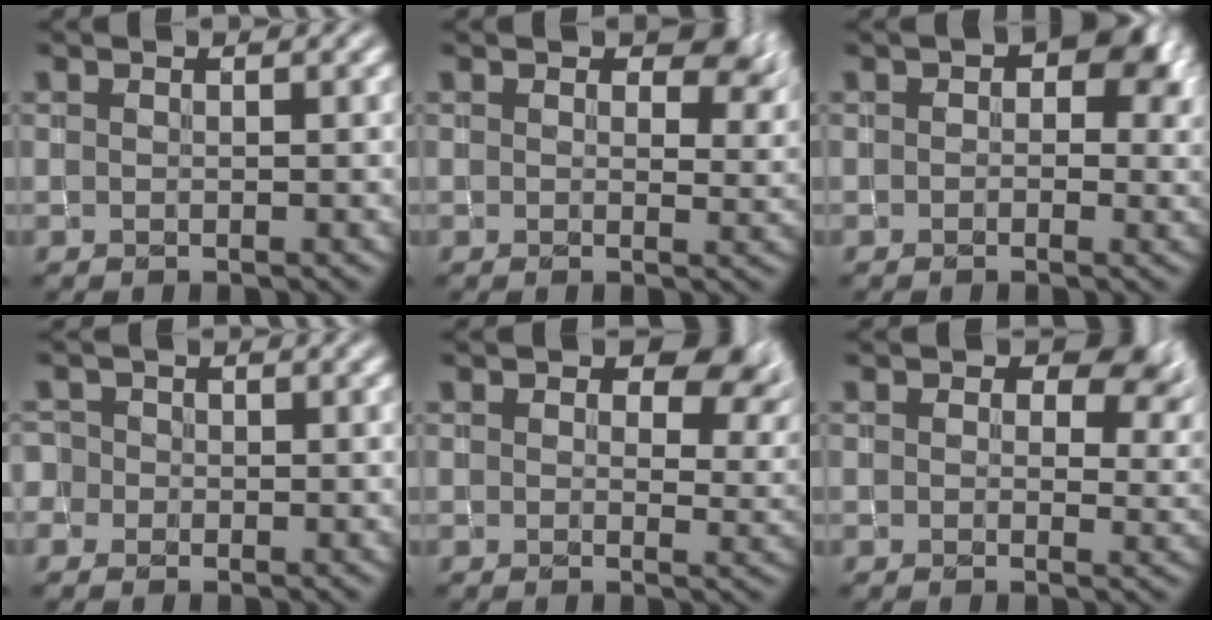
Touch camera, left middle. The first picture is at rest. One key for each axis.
{"total": 4.0, "fx": 2.0, "fy": 2.4, "fz": 2.5, "tx": -0.034, "ty": -0.002, "tz": 0.028}
{"total": 4.9, "fx": 1.2, "fy": 3.4, "fz": 3.4, "tx": -0.029, "ty": 0.001, "tz": 0.012}
{"total": 1.5, "fx": -0.3, "fy": 1.5, "fz": 0.1, "tx": 0.009, "ty": 0.011, "tz": -0.016}
{"total": 5.0, "fx": 2.1, "fy": 3.0, "fz": 3.4, "tx": -0.045, "ty": -0.003, "tz": 0.028}
{"total": 5.6, "fx": 2.1, "fy": 3.7, "fz": 3.7, "tx": -0.048, "ty": -0.006, "tz": 0.029}